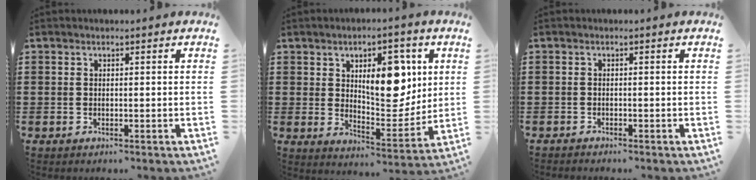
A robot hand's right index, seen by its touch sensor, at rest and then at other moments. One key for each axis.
{"total": 10.6, "fx": 3.6, "fy": 5.6, "fz": 8.3, "tx": -0.115, "ty": -0.006, "tz": 0.055}
{"total": 0.8, "fx": -0.8, "fy": 0.0, "fz": 0.0, "tx": -0.002, "ty": 0.001, "tz": -0.017}